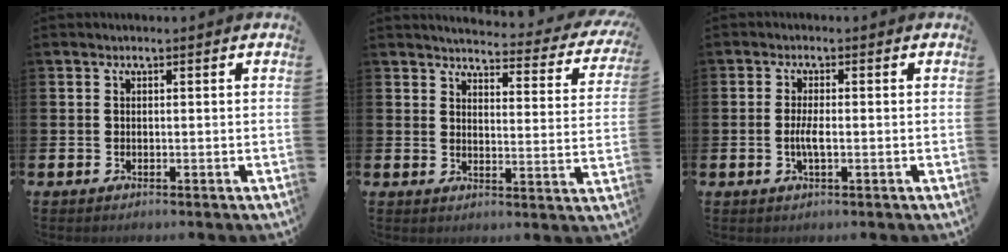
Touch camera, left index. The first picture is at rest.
{"total": 3.5, "force": [3.3, 0.8, 0.8], "torque": [-0.020, -0.037, 0.047]}
{"total": 2.4, "force": [-0.5, 0.6, 2.3], "torque": [-0.037, -0.001, -0.011]}